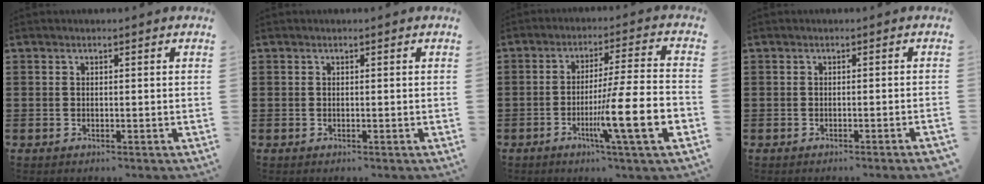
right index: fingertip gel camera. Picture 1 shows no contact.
{"total": 0.0}
{"total": 12.1, "force": [-4.5, 0.5, 11.3], "torque": [-0.192, -0.010, -0.083]}
{"total": 1.2, "force": [-0.9, -0.2, 0.8], "torque": [-0.013, -0.002, -0.016]}